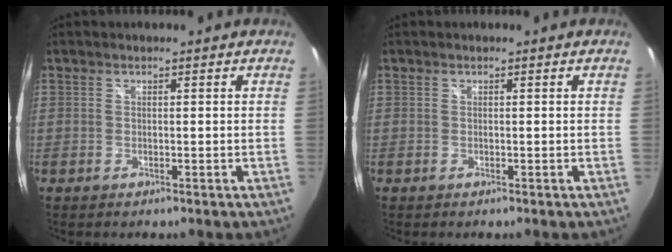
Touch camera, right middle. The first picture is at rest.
{"total": 0.0}